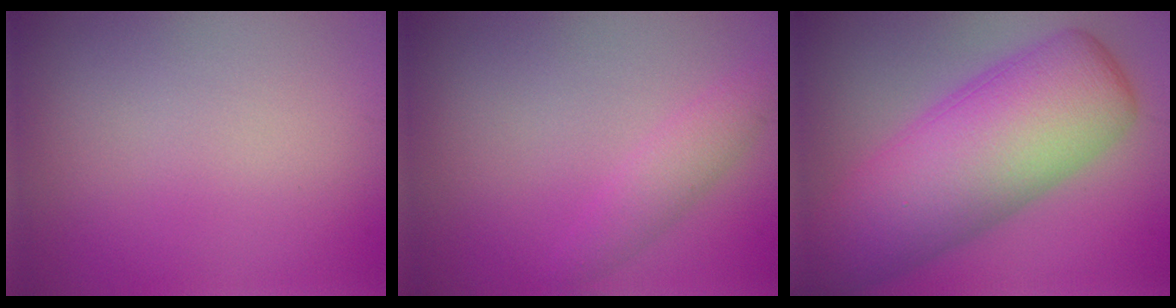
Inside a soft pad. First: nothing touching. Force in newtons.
{"total": 2.1, "press": 2.0, "slide": 0.2}
{"total": 11.7, "press": 11.7, "slide": 0.1}